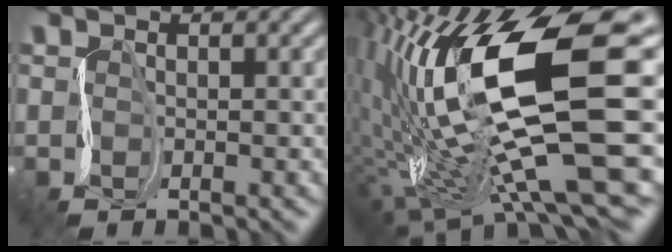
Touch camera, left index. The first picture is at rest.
{"total": 13.5, "force": [-0.1, 4.3, 12.8], "torque": [-0.264, 0.013, 0.002]}